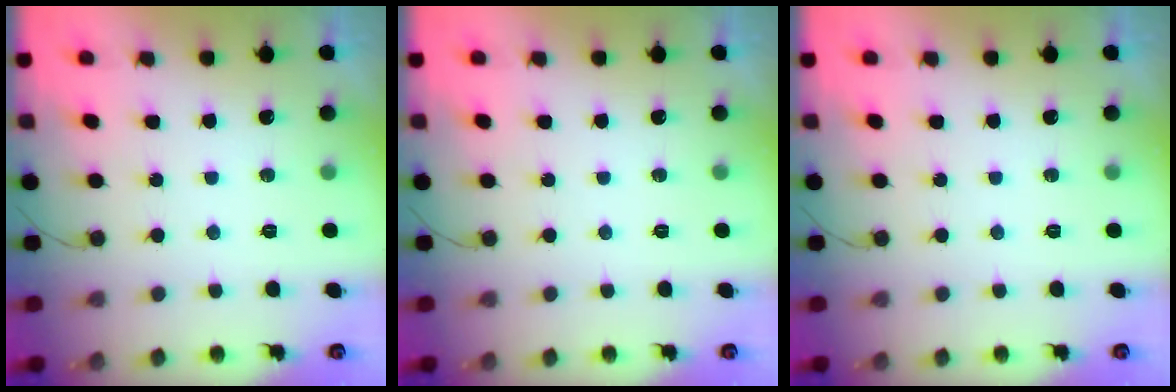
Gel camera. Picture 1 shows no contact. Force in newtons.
{"total": 0.0}
{"total": 0.0}